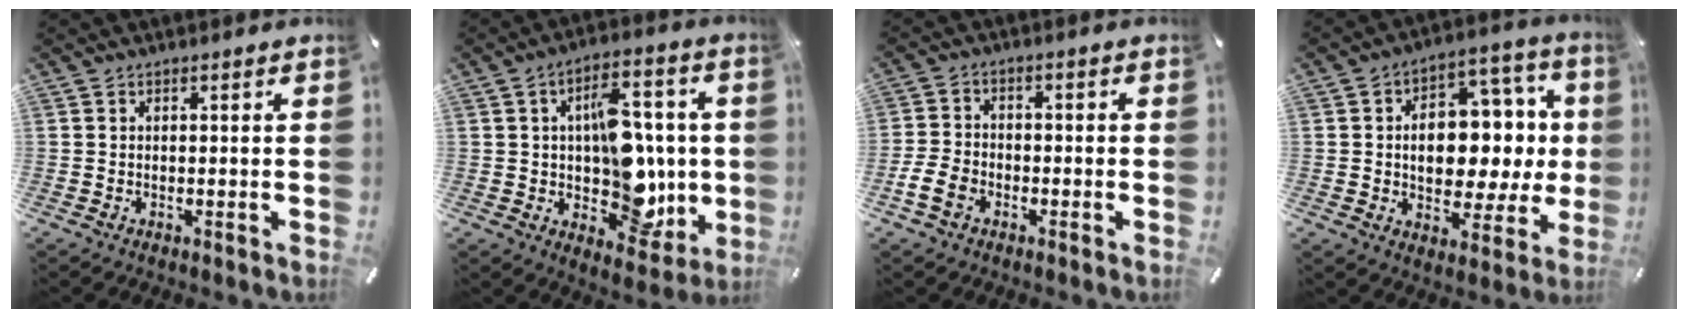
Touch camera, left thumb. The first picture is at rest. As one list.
[{"total": 17.2, "force": [0.2, 11.3, 12.9], "torque": [-0.163, -0.004, 0.007]}, {"total": 5.8, "force": [-2.7, 4.2, 3.0], "torque": [-0.074, 0.010, -0.055]}, {"total": 14.6, "force": [0.7, 10.3, 10.3], "torque": [-0.132, -0.013, 0.020]}]